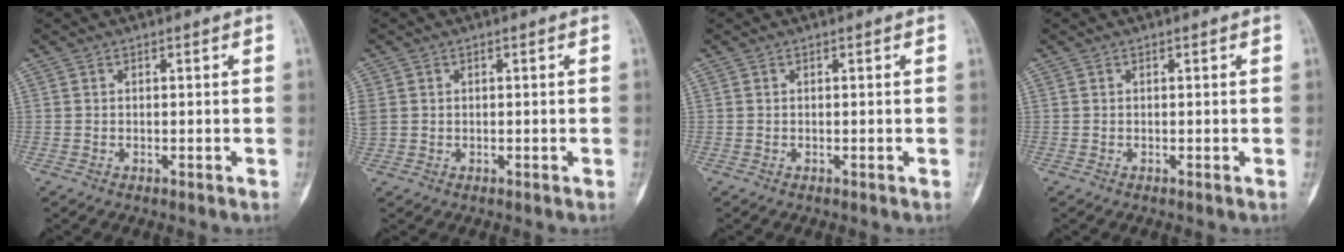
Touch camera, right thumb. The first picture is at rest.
{"total": 3.5, "force": [0.4, 3.1, 1.7], "torque": [-0.052, 0.011, 0.016]}
{"total": 0.0}
{"total": 0.0}